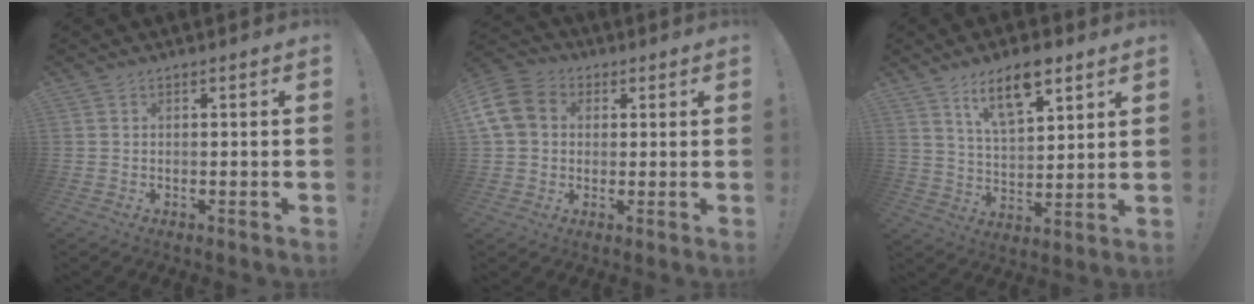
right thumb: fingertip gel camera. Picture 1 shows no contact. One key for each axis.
{"total": 9.1, "fx": 0.9, "fy": 7.9, "fz": 4.6, "tx": -0.083, "ty": 0.011, "tz": 0.022}
{"total": 11.9, "fx": 7.8, "fy": 5.1, "fz": 7.4, "tx": -0.116, "ty": -0.037, "tz": 0.136}